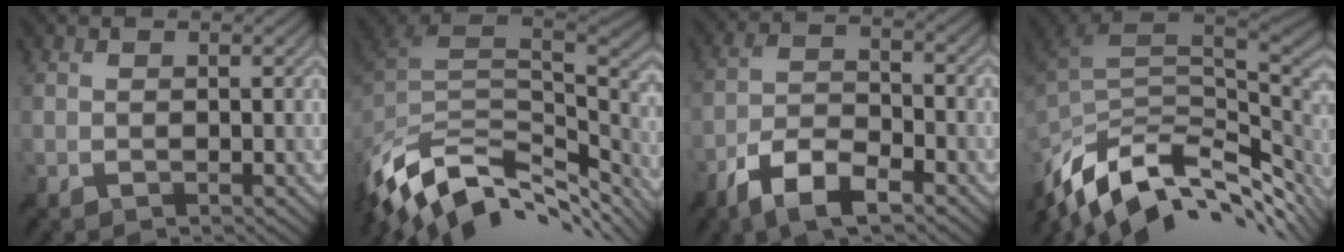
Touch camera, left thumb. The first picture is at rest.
{"total": 13.5, "force": [-7.5, 7.4, 8.4], "torque": [-0.216, -0.021, -0.125]}
{"total": 7.9, "force": [-5.1, 2.5, 5.5], "torque": [-0.104, 0.002, -0.106]}
{"total": 14.0, "force": [-5.3, 7.3, 10.7], "torque": [-0.243, -0.015, -0.088]}